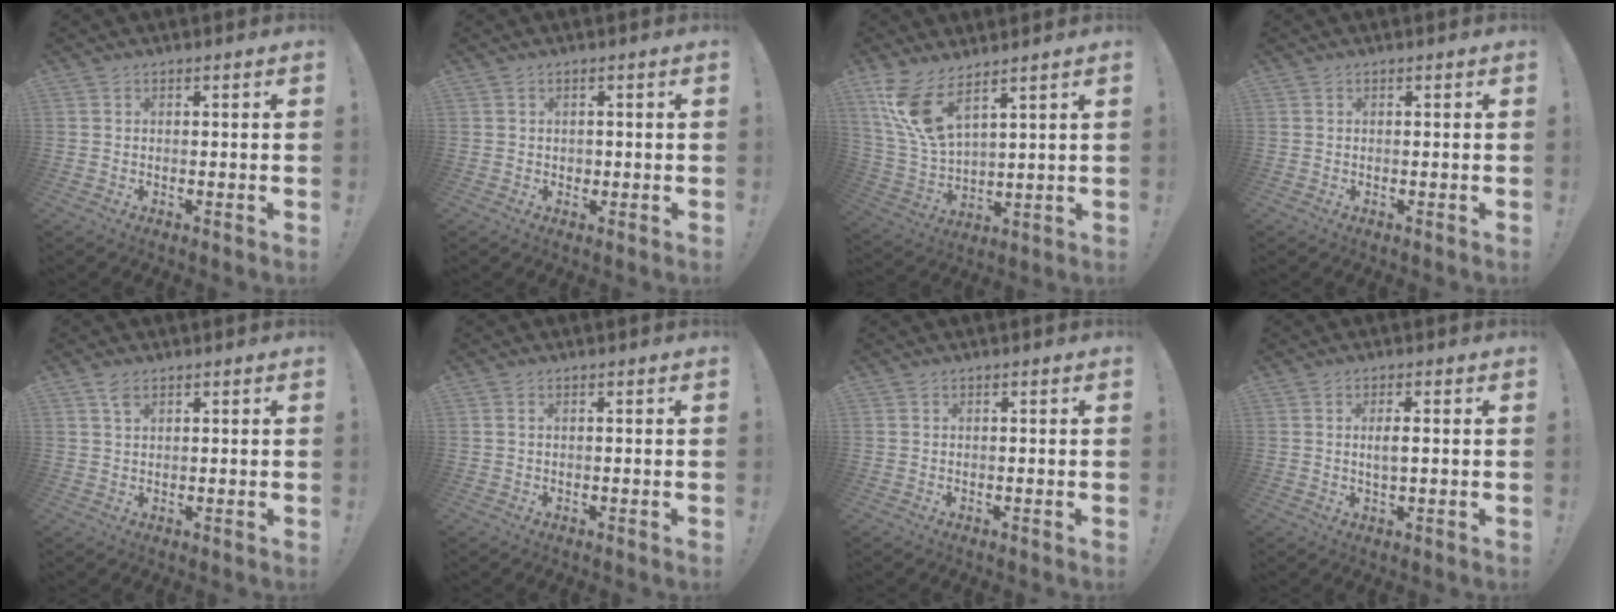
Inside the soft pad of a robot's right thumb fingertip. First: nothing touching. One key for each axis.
{"total": 1.2, "fx": 0.0, "fy": 1.2, "fz": 0.2, "tx": 0.000, "ty": 0.000, "tz": -0.001}
{"total": 12.4, "fx": 8.0, "fy": 4.7, "fz": 8.2, "tx": -0.176, "ty": -0.047, "tz": 0.151}
{"total": 0.0}
{"total": 2.7, "fx": 1.8, "fy": 1.3, "fz": 1.6, "tx": -0.018, "ty": -0.010, "tz": 0.030}
{"total": 0.6, "fx": 0.2, "fy": 0.2, "fz": 0.5, "tx": -0.015, "ty": 0.003, "tz": 0.006}
{"total": 0.0}
{"total": 2.9, "fx": 0.2, "fy": 0.6, "fz": 2.8, "tx": -0.044, "ty": -0.005, "tz": -0.001}